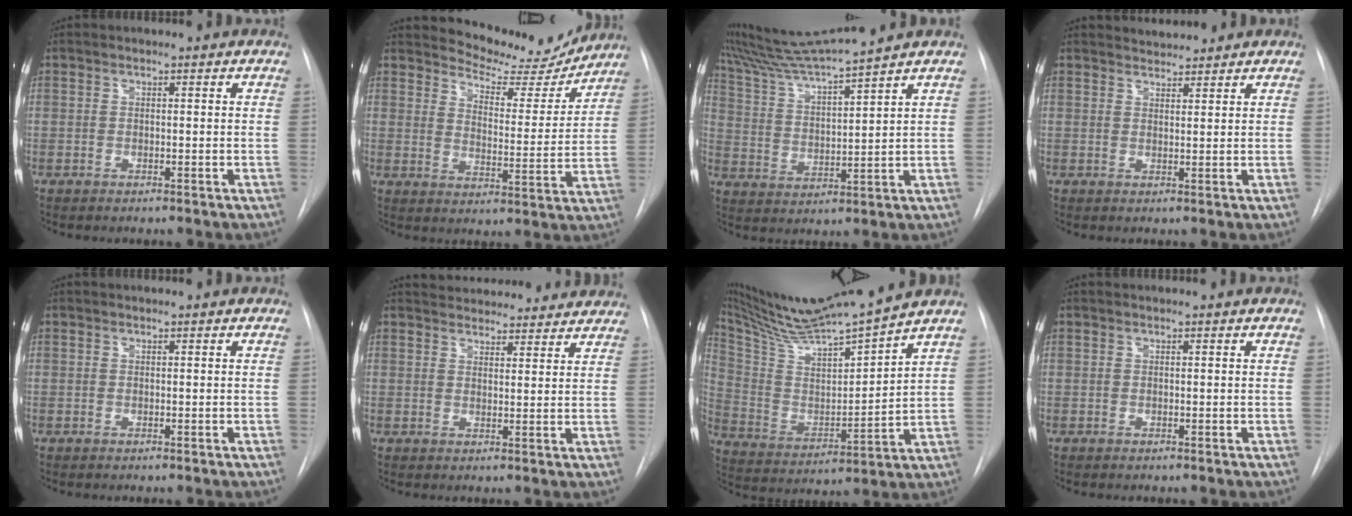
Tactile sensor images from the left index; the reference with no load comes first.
{"total": 11.6, "force": [11.2, 2.7, 1.4], "torque": [-0.019, -0.032, 0.151]}
{"total": 11.0, "force": [10.0, -2.5, 3.8], "torque": [-0.078, -0.005, 0.192]}
{"total": 2.6, "force": [2.6, 0.3, -0.2], "torque": [-0.005, 0.013, 0.047]}
{"total": 0.0}
{"total": 16.0, "force": [15.0, 4.2, 3.5], "torque": [-0.045, 0.016, 0.187]}
{"total": 17.9, "force": [16.2, -0.9, 7.5], "torque": [-0.144, -0.014, 0.284]}
{"total": 0.6, "force": [0.6, -0.1, 0.2], "torque": [-0.002, 0.011, 0.014]}